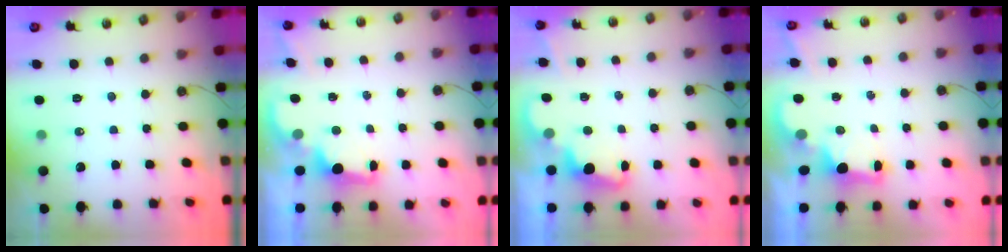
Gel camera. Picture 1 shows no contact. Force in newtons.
{"total": 2.0, "press": 1.9, "slide": 0.8}
{"total": 2.5, "press": 2.4, "slide": 0.5}
{"total": 2.3, "press": 2.2, "slide": 0.7}